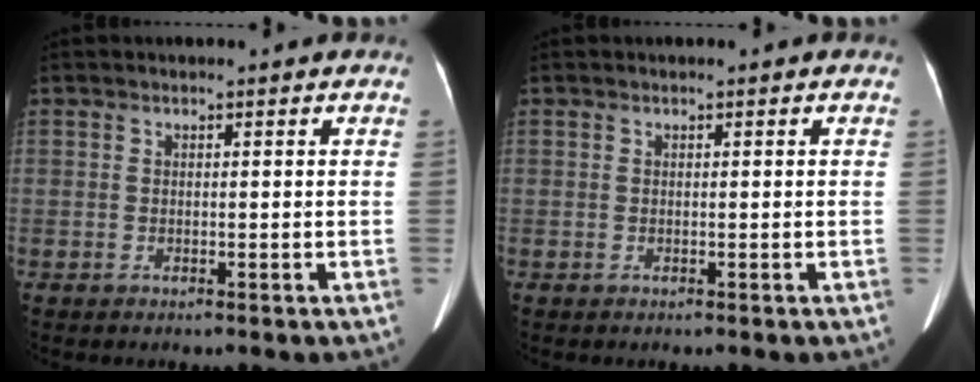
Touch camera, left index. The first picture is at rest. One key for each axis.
{"total": 0.0}